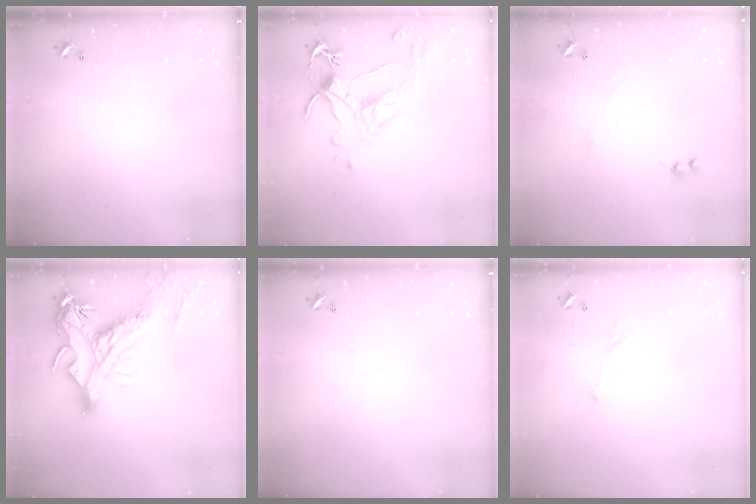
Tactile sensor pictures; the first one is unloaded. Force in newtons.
{"total": 3.1, "press": 2.9, "slide": 1.3}
{"total": 0.0}
{"total": 15.2, "press": 15.0, "slide": 2.6}
{"total": 0.0}
{"total": 4.2, "press": 4.0, "slide": 1.1}